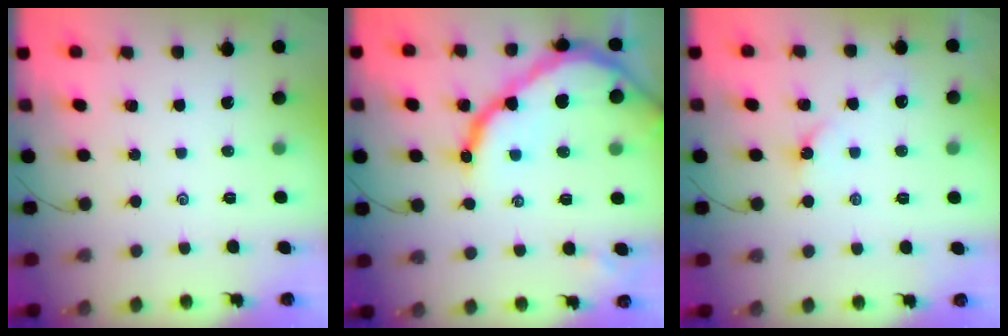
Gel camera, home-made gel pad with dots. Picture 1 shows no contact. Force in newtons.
{"total": 19.0, "press": 18.9, "slide": 1.9}
{"total": 2.6, "press": 2.5, "slide": 0.5}